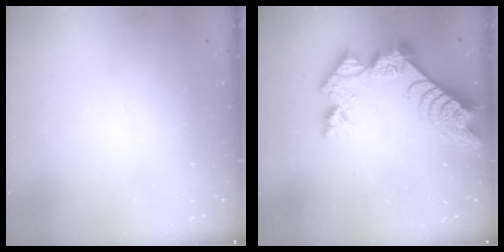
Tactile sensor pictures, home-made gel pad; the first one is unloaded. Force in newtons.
{"total": 12.8, "press": 12.7, "slide": 1.1}